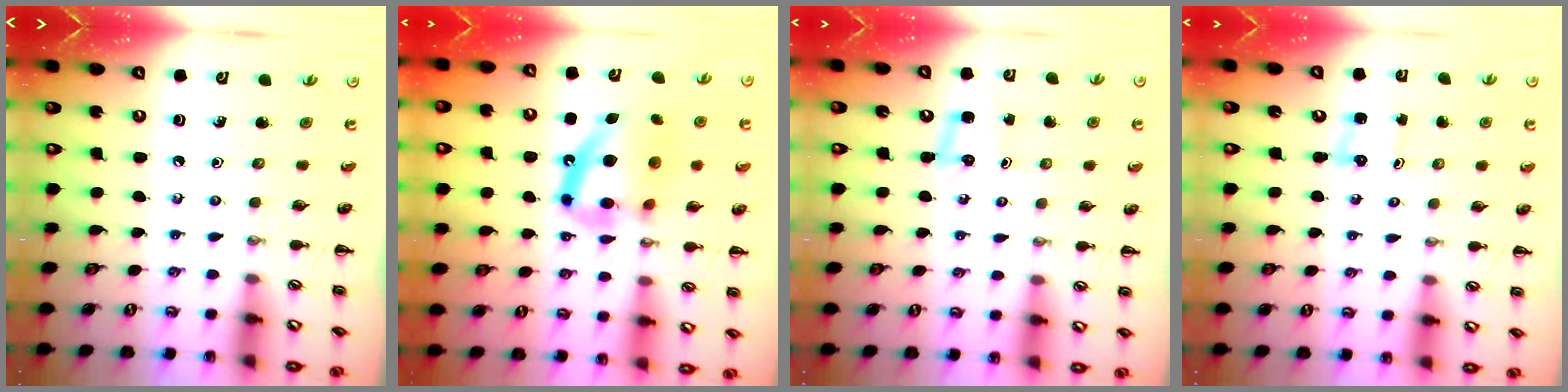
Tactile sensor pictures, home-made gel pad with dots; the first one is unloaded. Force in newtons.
{"total": 15.2, "press": 14.7, "slide": 3.8}
{"total": 2.8, "press": 2.7, "slide": 0.9}
{"total": 1.1, "press": 1.1, "slide": 0.4}